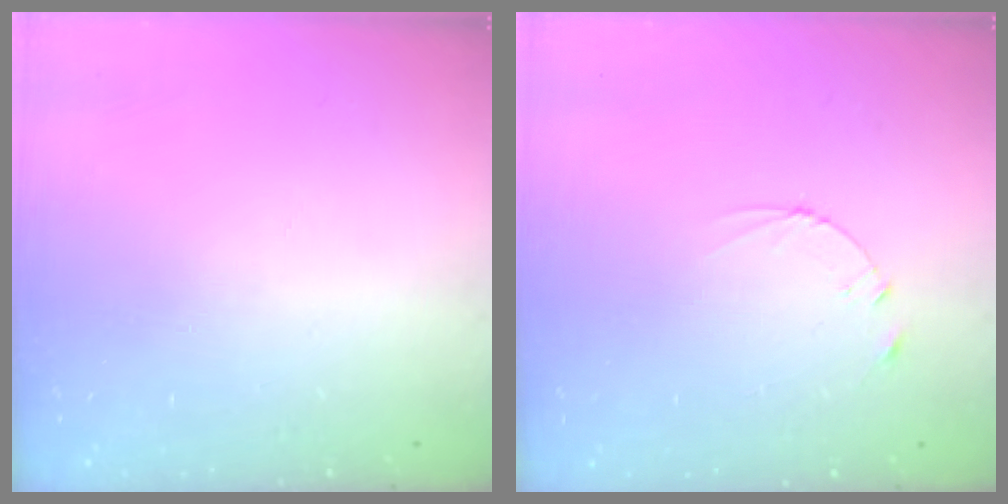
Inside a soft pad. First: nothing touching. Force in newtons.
{"total": 2.4, "press": 2.3, "slide": 0.2}